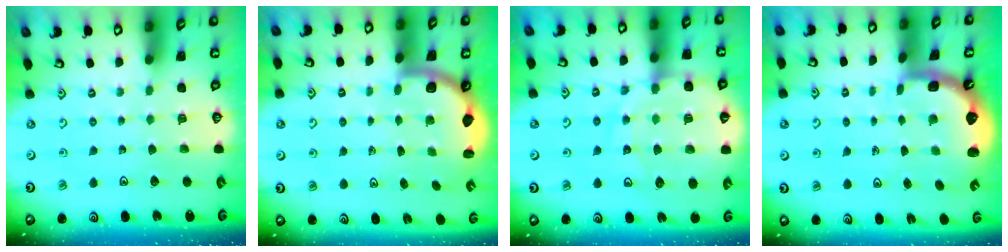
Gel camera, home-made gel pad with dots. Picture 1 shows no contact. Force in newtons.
{"total": 2.5, "press": 2.4, "slide": 0.7}
{"total": 15.0, "press": 14.6, "slide": 3.5}
{"total": 2.7, "press": 1.4, "slide": 2.3}